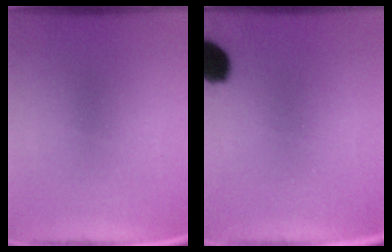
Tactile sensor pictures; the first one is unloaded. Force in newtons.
{"total": 8.7}